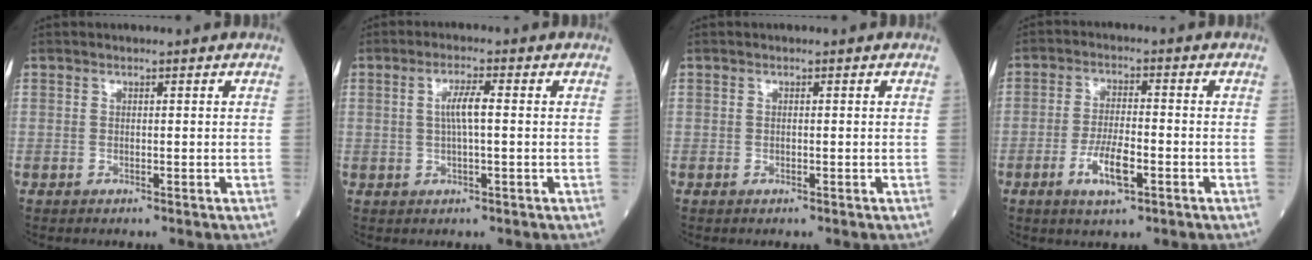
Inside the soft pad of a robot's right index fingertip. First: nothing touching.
{"total": 3.7, "force": [0.3, 0.3, 3.7], "torque": [-0.072, 0.005, 0.006]}
{"total": 0.0}
{"total": 6.2, "force": [-2.6, 1.4, 5.4], "torque": [-0.109, -0.006, -0.045]}